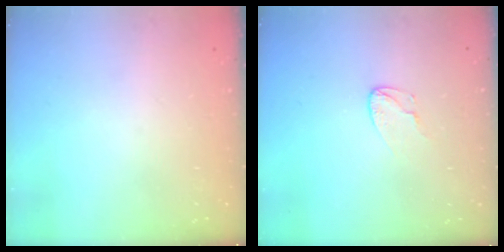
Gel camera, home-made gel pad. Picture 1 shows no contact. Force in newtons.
{"total": 3.5, "press": 3.5, "slide": 0.3}